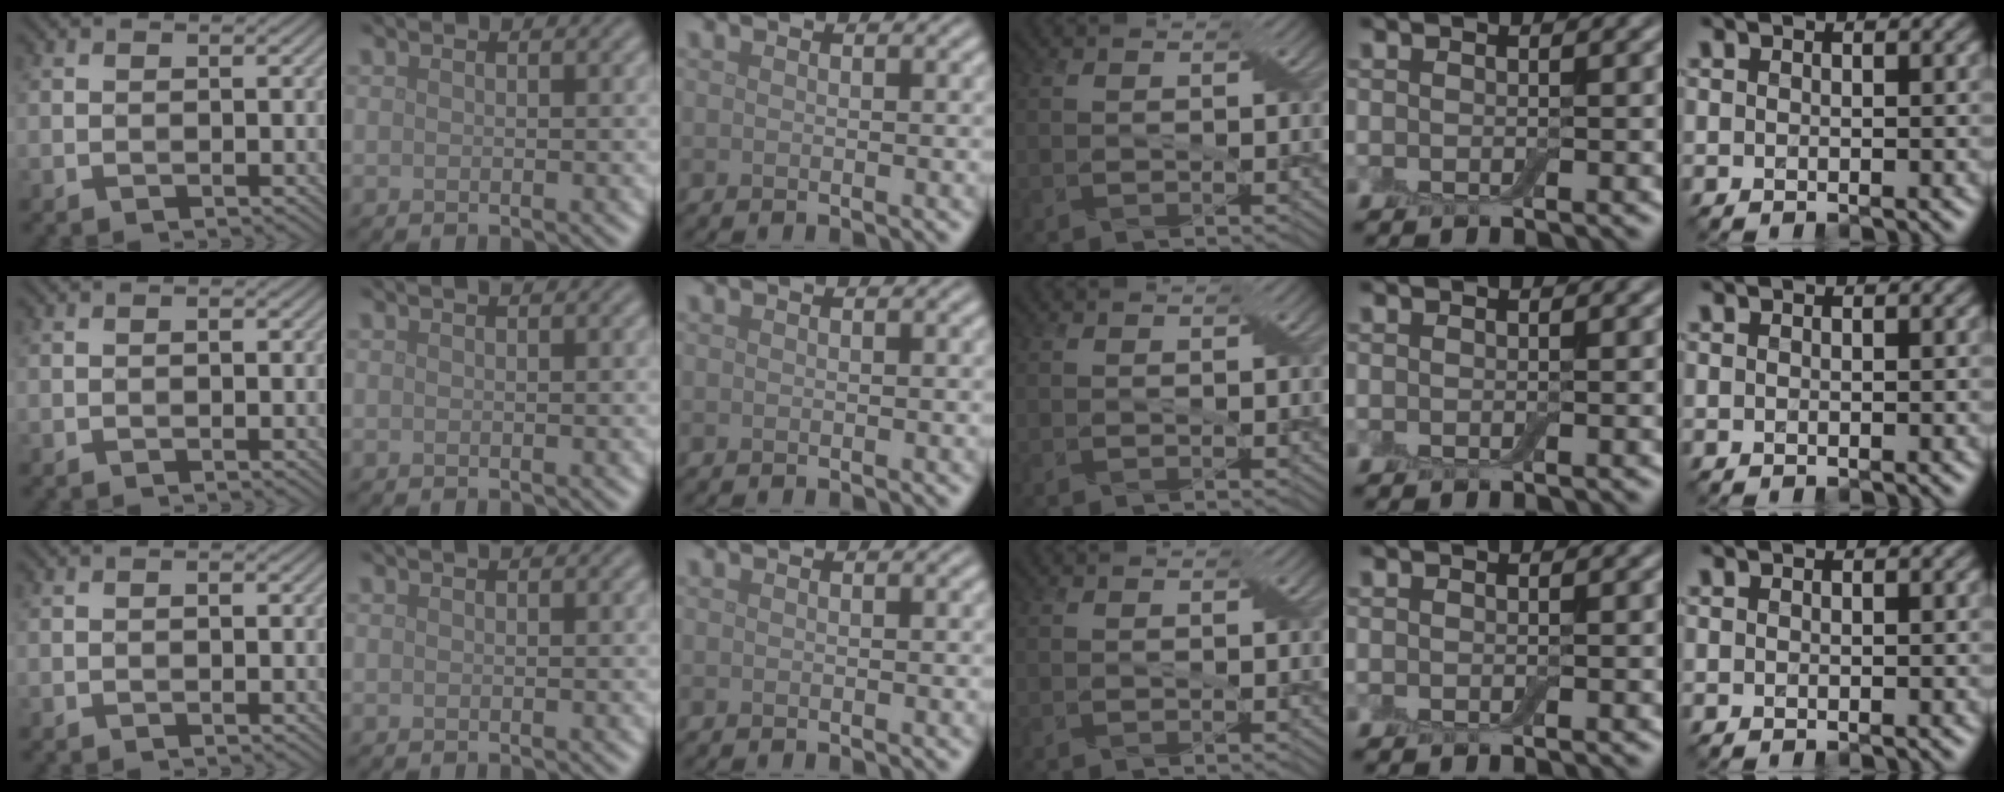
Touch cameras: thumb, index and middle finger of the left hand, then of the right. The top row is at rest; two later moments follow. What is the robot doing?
{"motion": "fold", "object": "bandage"}